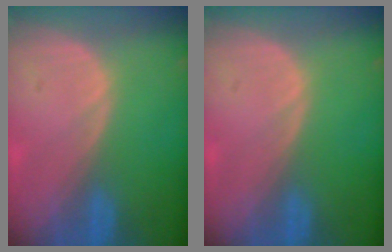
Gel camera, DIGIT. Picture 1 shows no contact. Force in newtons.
{"total": 0.0}